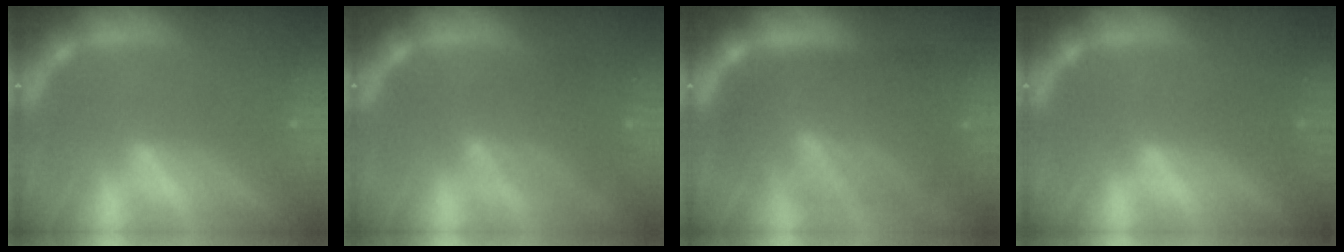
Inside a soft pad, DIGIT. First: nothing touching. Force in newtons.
{"total": 4.0}
{"total": 9.5}
{"total": 0.9}